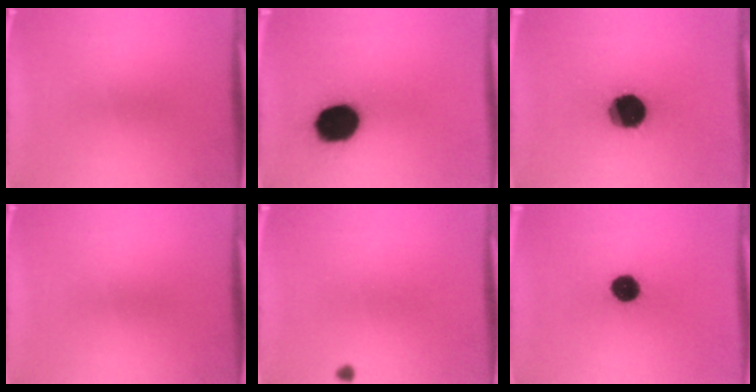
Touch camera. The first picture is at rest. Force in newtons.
{"total": 18.0}
{"total": 19.0}
{"total": 0.0}
{"total": 0.7}
{"total": 8.6}